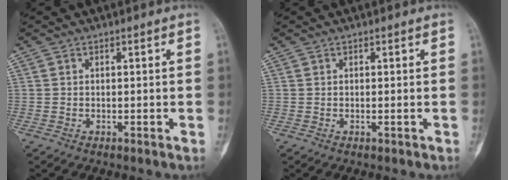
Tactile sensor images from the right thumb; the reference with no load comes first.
{"total": 0.0}